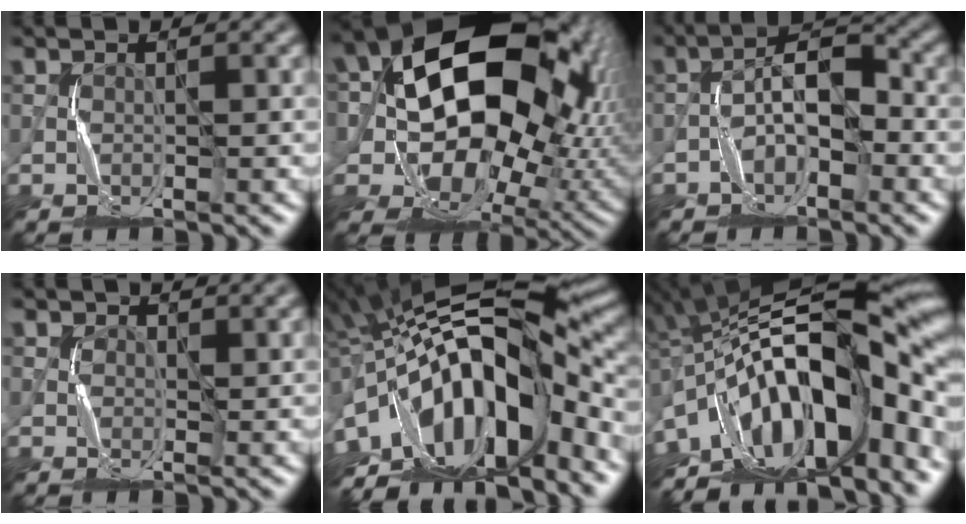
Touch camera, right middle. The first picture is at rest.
{"total": 19.6, "force": [3.3, 14.4, 12.8], "torque": [-0.211, -0.003, 0.073]}
{"total": 4.6, "force": [-1.7, 1.9, 3.8], "torque": [-0.057, 0.018, -0.039]}
{"total": 1.5, "force": [1.1, 0.9, 0.5], "torque": [-0.008, -0.003, 0.018]}
{"total": 15.1, "force": [-5.0, 6.5, 12.6], "torque": [-0.194, 0.025, -0.096]}
{"total": 15.4, "force": [-5.1, 7.0, 12.7], "torque": [-0.170, 0.036, -0.103]}